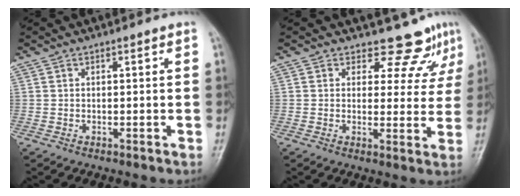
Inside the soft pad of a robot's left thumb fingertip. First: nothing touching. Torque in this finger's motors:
{"motor_torque": [-0.18, 0.21, -0.32, -0.13, 0.03]}